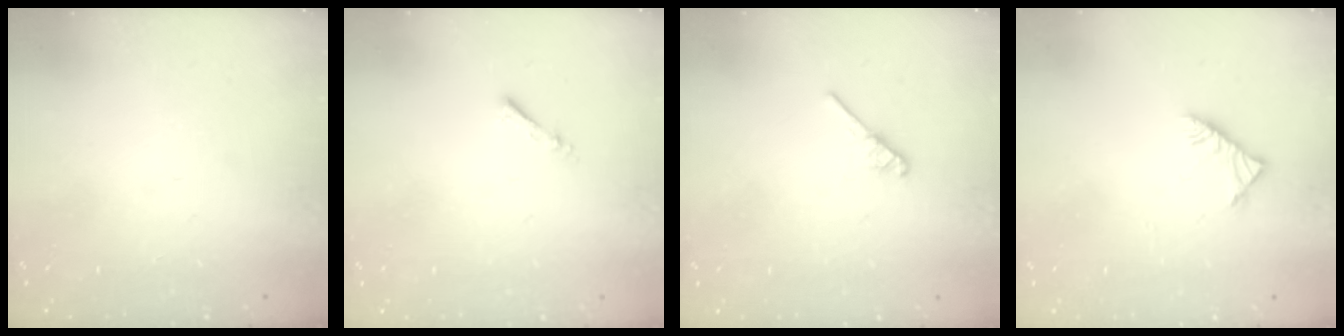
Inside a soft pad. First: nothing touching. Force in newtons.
{"total": 1.3, "press": 1.2, "slide": 0.3}
{"total": 4.5, "press": 4.4, "slide": 0.7}
{"total": 3.4, "press": 3.3, "slide": 0.8}